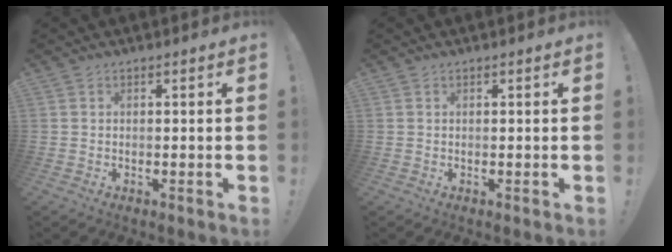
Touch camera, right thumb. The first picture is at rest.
{"total": 0.0}